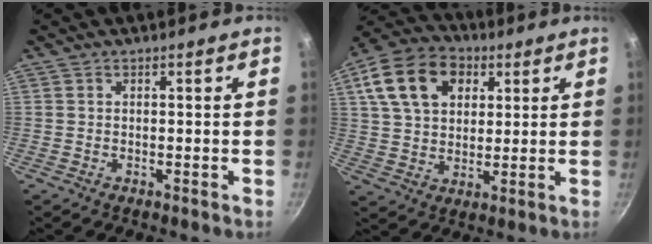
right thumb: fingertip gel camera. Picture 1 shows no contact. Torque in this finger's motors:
{"motor_torque": [-0.27, 0.87, 0.76, -0.19, 0.12]}